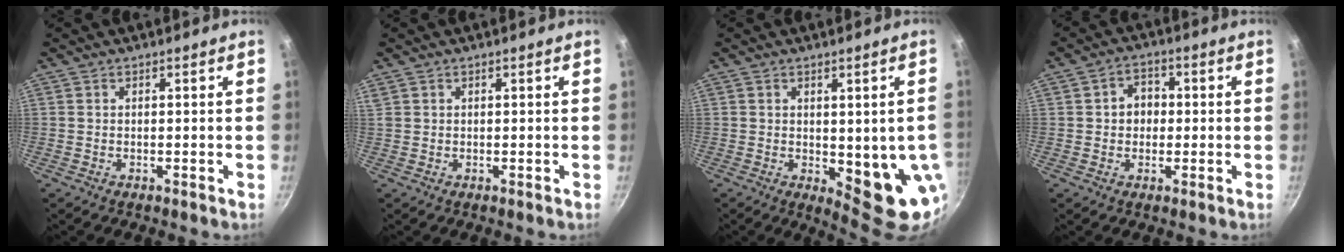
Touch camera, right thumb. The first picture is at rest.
{"total": 0.8, "force": [0.5, 0.6, 0.2], "torque": [-0.004, 0.005, 0.010]}
{"total": 10.8, "force": [-1.2, 3.9, 10.0], "torque": [-0.094, -0.014, -0.006]}
{"total": 5.0, "force": [0.1, 4.2, 2.6], "torque": [-0.010, 0.008, -0.002]}